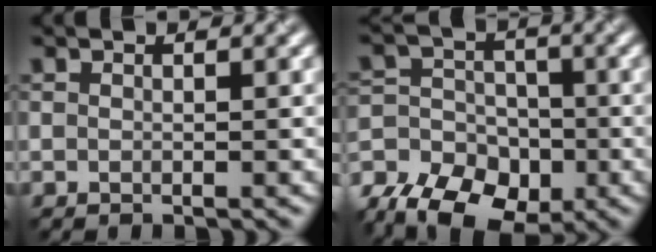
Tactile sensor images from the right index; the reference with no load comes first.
{"total": 11.0, "force": [-7.1, 7.0, 4.6], "torque": [-0.066, -0.017, -0.117]}